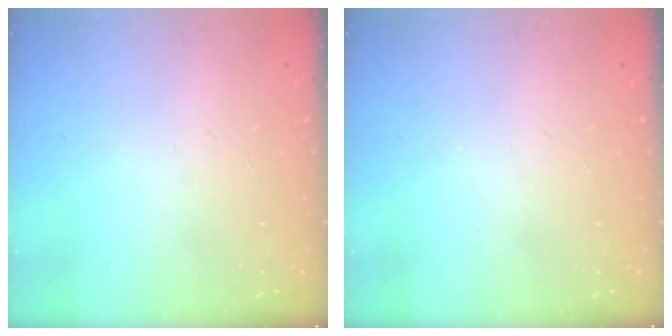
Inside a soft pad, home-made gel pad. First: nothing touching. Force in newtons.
{"total": 0.0}